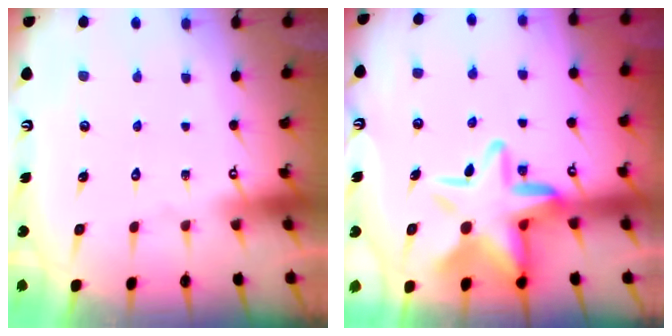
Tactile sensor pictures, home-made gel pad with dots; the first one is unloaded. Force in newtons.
{"total": 15.9, "press": 15.8, "slide": 2.4}